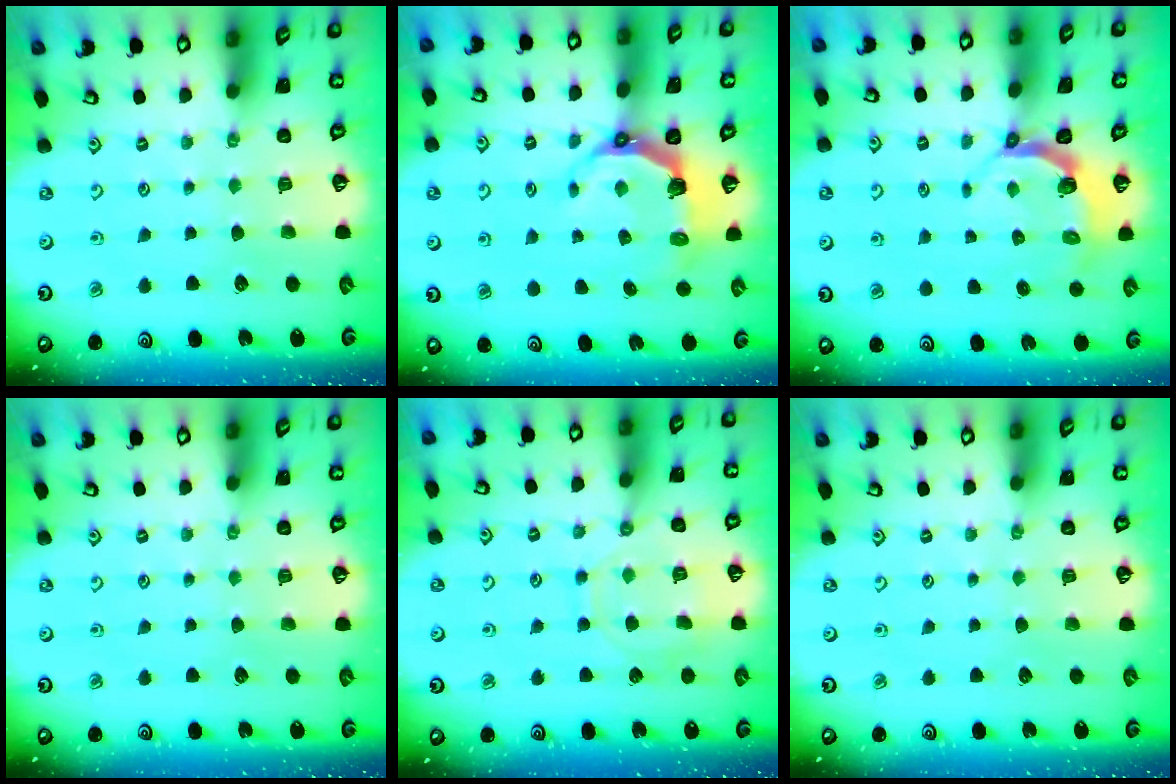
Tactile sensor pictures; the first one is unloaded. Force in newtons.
{"total": 6.5, "press": 4.9, "slide": 4.4}
{"total": 4.5, "press": 3.5, "slide": 3.0}
{"total": 0.0}
{"total": 10.8, "press": 10.7, "slide": 1.0}
{"total": 0.0}